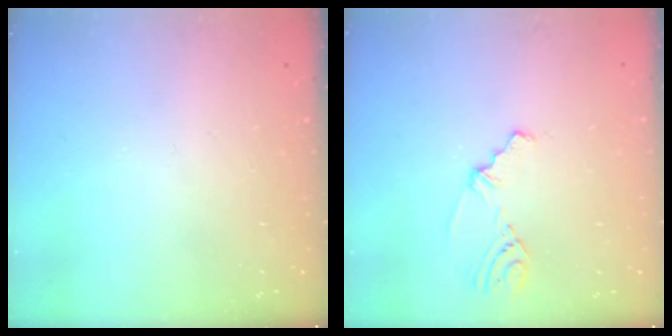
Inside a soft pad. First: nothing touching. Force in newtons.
{"total": 2.8, "press": 2.3, "slide": 1.5}